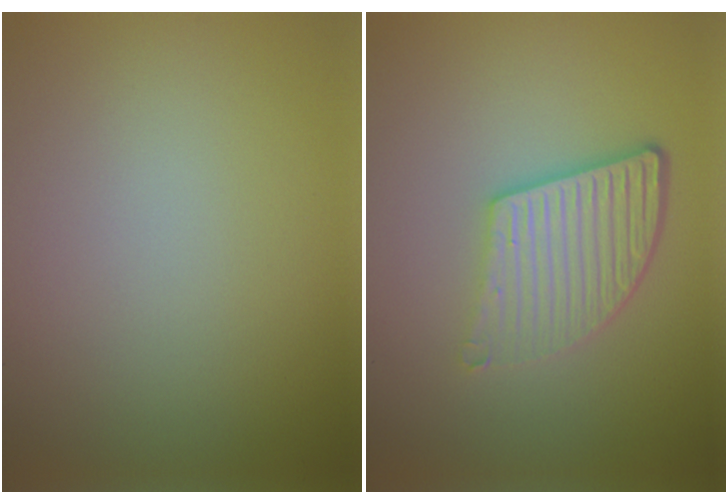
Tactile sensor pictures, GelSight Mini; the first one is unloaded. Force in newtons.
{"total": 5.0, "press": 3.6, "slide": 3.5}